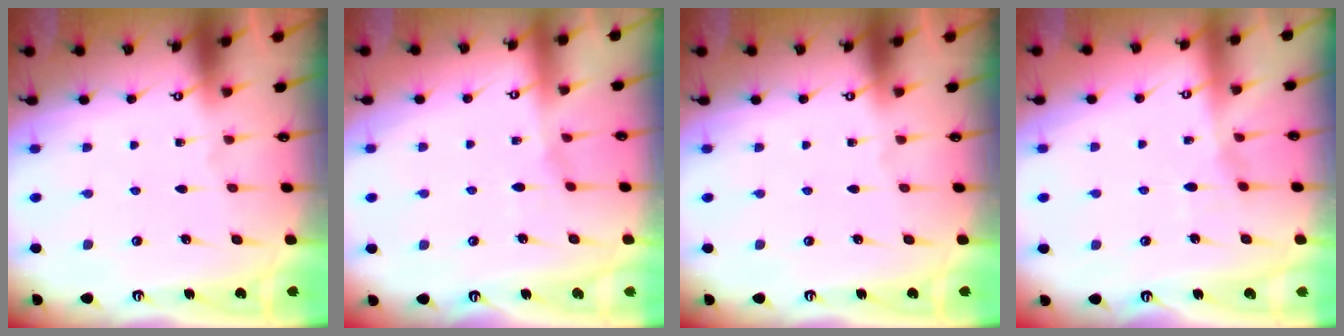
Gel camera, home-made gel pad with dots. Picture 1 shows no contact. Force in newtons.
{"total": 3.7, "press": 3.6, "slide": 0.5}
{"total": 0.0}
{"total": 5.6, "press": 5.6, "slide": 0.2}